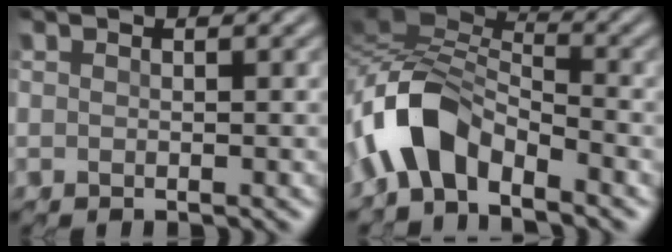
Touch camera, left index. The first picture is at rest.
{"total": 6.5, "force": [-4.0, 2.7, 4.4], "torque": [-0.094, 0.011, -0.090]}